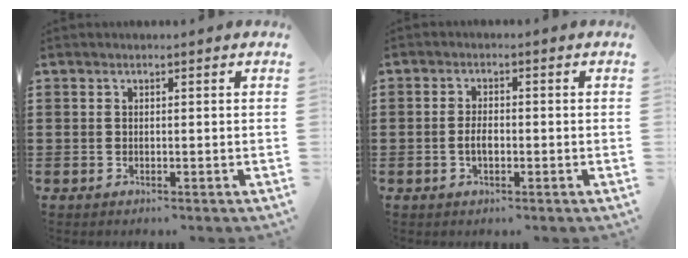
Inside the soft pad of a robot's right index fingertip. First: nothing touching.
{"total": 2.7, "force": [-0.5, 1.2, 2.3], "torque": [-0.051, 0.002, -0.011]}